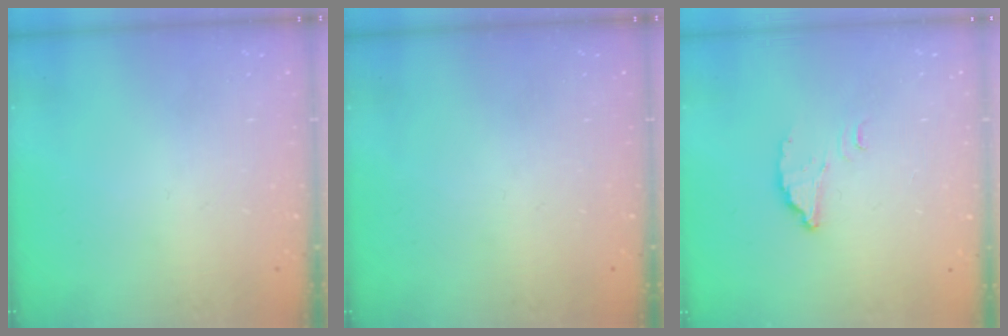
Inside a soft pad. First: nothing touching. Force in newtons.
{"total": 0.0}
{"total": 2.4, "press": 2.4, "slide": 0.2}